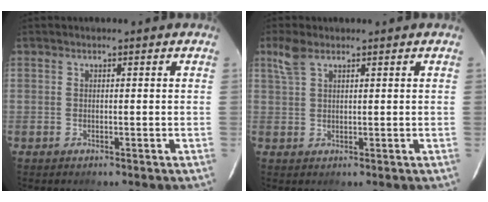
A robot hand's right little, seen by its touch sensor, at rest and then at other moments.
{"total": 3.3, "force": [2.3, 1.3, 2.1], "torque": [-0.047, 0.008, 0.048]}